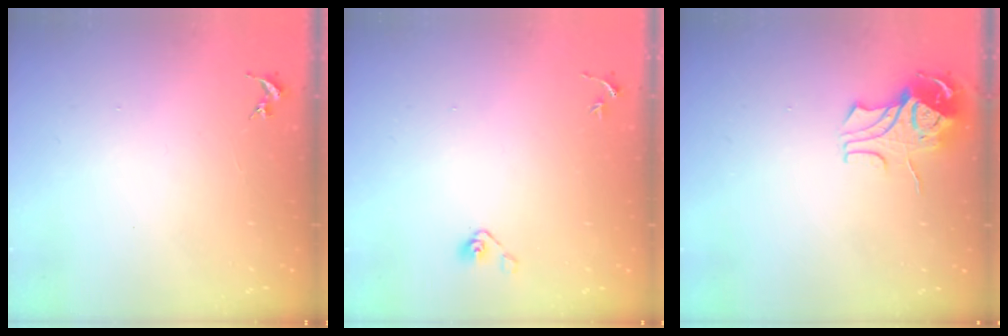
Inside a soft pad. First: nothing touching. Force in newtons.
{"total": 4.1, "press": 3.7, "slide": 1.7}
{"total": 9.3, "press": 9.3, "slide": 1.2}